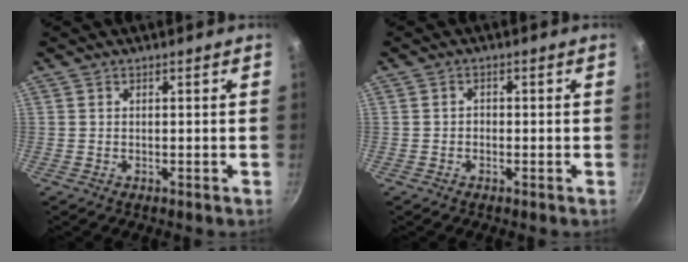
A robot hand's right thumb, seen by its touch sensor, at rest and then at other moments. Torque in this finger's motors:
{"motor_torque": [-0.39, 0.14, 0.02, 0.07, 0.05]}